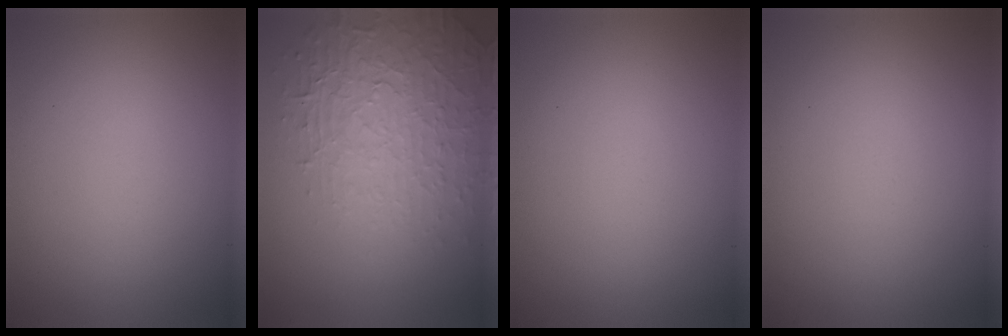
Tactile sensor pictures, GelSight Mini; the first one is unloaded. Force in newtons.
{"total": 4.0, "press": 3.9, "slide": 1.1}
{"total": 0.0}
{"total": 0.0}